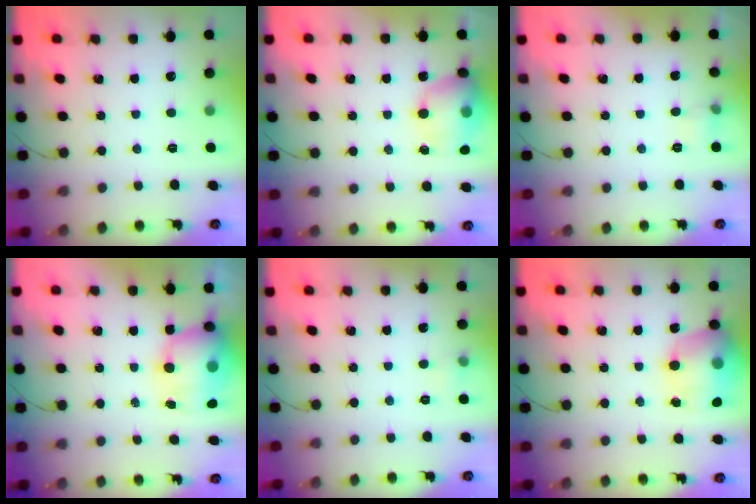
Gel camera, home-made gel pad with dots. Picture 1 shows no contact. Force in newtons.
{"total": 16.0, "press": 15.8, "slide": 2.6}
{"total": 4.8, "press": 4.6, "slide": 1.4}
{"total": 13.5, "press": 13.1, "slide": 3.4}
{"total": 4.0, "press": 3.6, "slide": 1.7}
{"total": 17.2, "press": 17.1, "slide": 2.0}